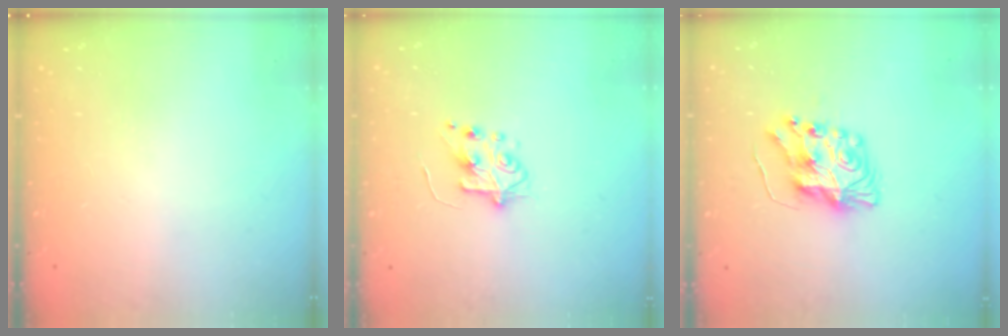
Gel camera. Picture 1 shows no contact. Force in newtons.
{"total": 5.8, "press": 5.8, "slide": 0.6}
{"total": 8.5, "press": 8.5, "slide": 0.4}